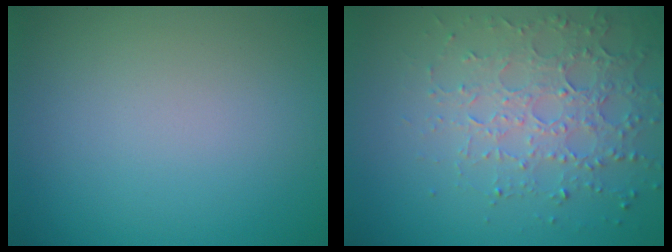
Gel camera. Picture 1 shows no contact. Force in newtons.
{"total": 4.0, "press": 4.0, "slide": 0.3}